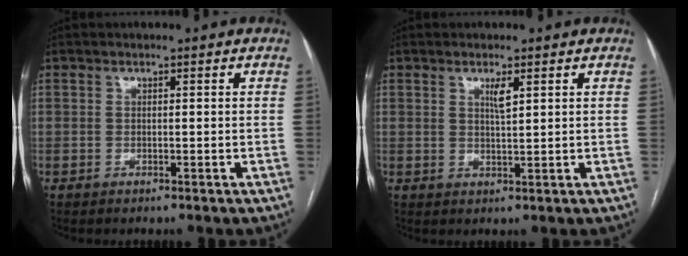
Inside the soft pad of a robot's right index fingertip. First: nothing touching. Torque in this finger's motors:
{"motor_torque": [0.33, 0.26, 0.03, 0.05]}